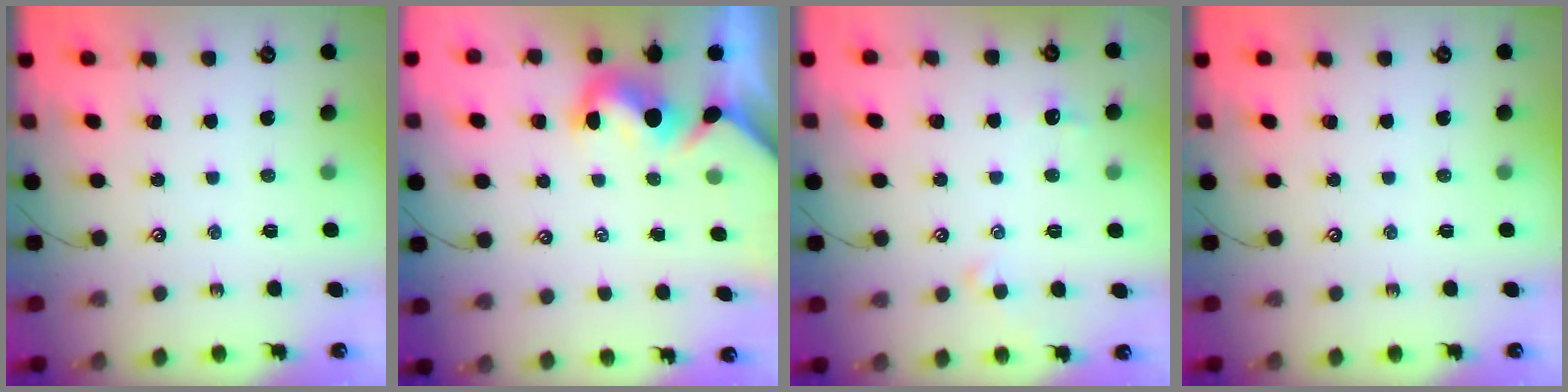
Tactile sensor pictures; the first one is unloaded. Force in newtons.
{"total": 2.0, "press": 1.8, "slide": 0.9}
{"total": 1.2, "press": 1.1, "slide": 0.4}
{"total": 0.0}